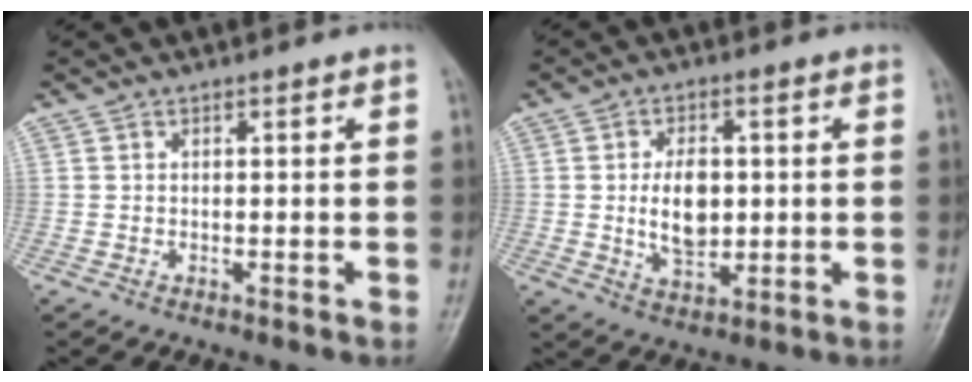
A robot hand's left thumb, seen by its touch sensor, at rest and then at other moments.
{"total": 8.3, "force": [0.4, 4.9, 6.7], "torque": [-0.102, -0.007, 0.011]}